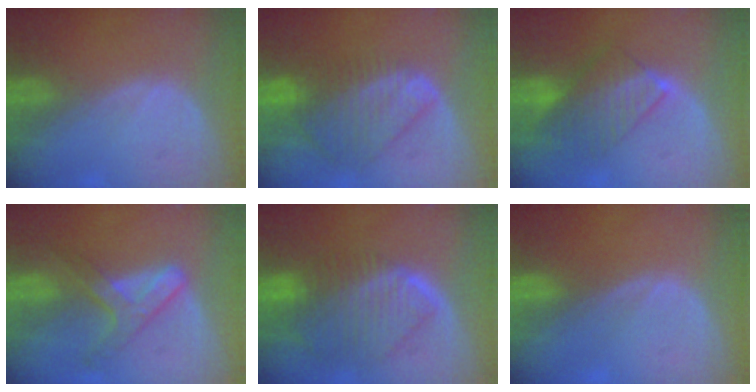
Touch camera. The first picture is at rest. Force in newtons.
{"total": 9.0, "press": 7.7, "slide": 4.5}
{"total": 8.0, "press": 7.1, "slide": 3.7}
{"total": 6.8, "press": 5.9, "slide": 3.4}
{"total": 10.1, "press": 8.6, "slide": 5.2}
{"total": 0.0}